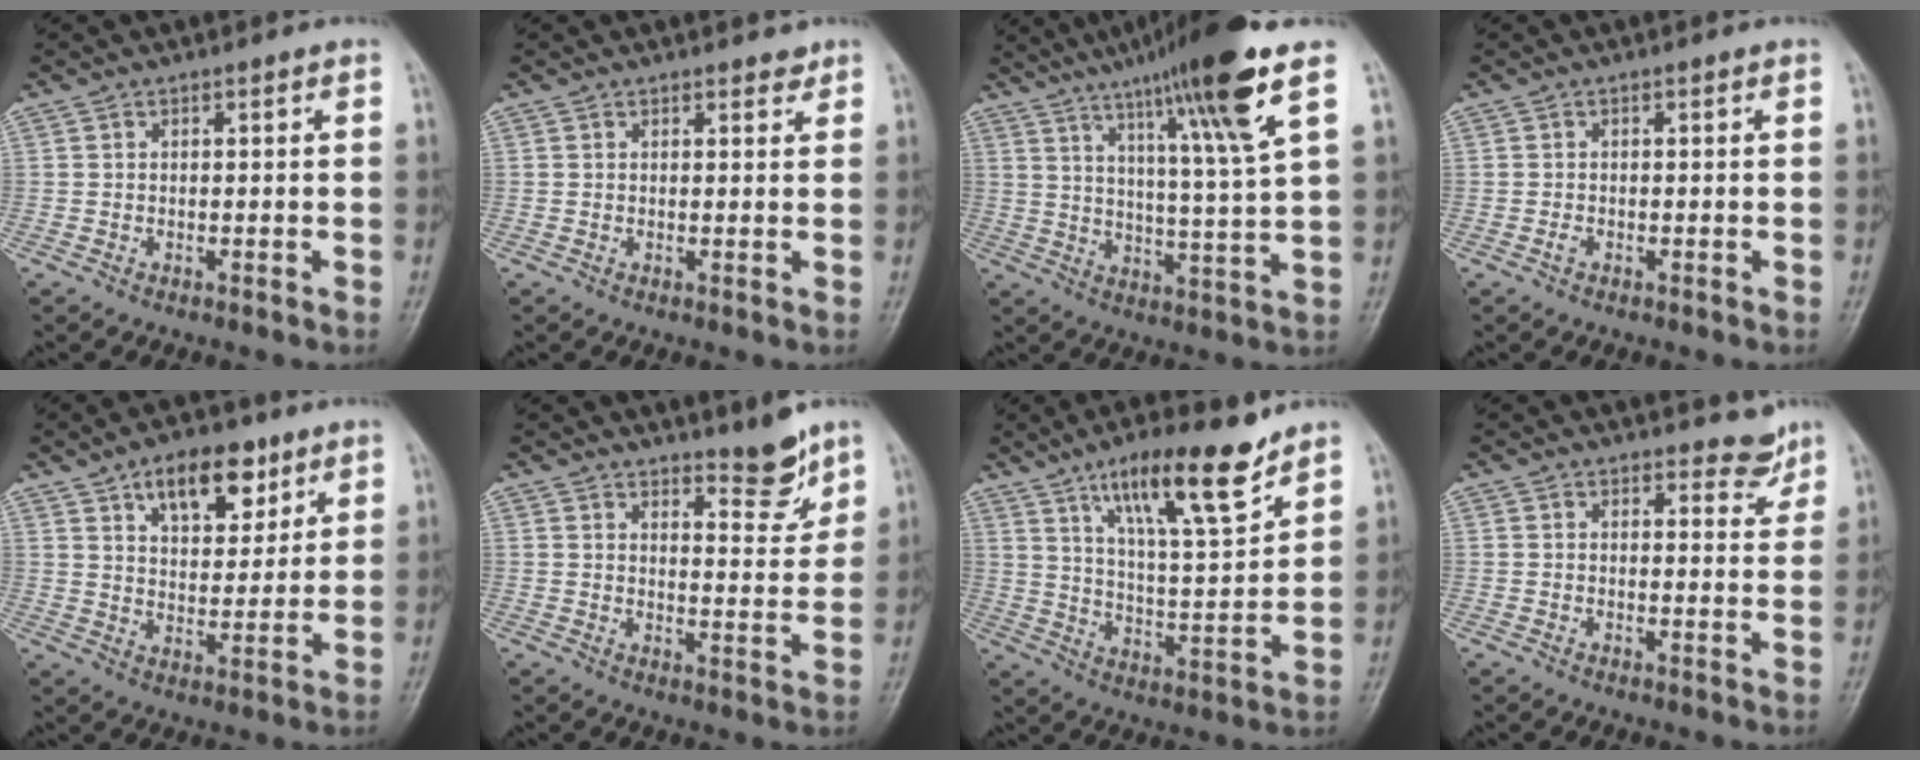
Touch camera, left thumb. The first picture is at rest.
{"total": 1.4, "force": [1.2, 0.6, 0.4], "torque": [0.003, -0.008, 0.013]}
{"total": 17.6, "force": [10.1, 0.3, 14.4], "torque": [-0.225, -0.041, 0.158]}
{"total": 0.6, "force": [-0.3, 0.4, 0.4], "torque": [-0.009, -0.001, -0.006]}
{"total": 11.5, "force": [6.5, 6.1, 7.2], "torque": [-0.080, -0.033, 0.106]}
{"total": 6.4, "force": [5.3, 1.5, 3.2], "torque": [-0.030, -0.052, 0.082]}
{"total": 15.6, "force": [10.4, 3.4, 11.2], "torque": [-0.170, -0.059, 0.183]}
{"total": 3.8, "force": [3.4, 1.6, 0.7], "torque": [0.009, -0.030, 0.038]}